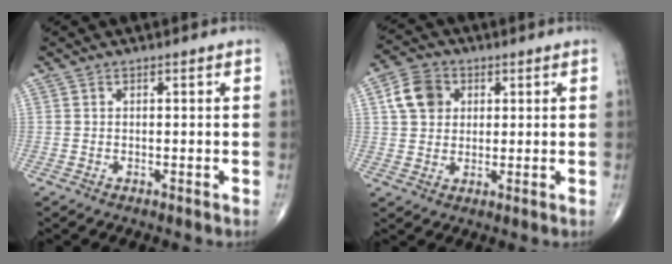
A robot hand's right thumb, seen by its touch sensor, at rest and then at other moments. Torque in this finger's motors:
{"motor_torque": [0.04, 0.06, 0.05, -0.03, 0.04]}